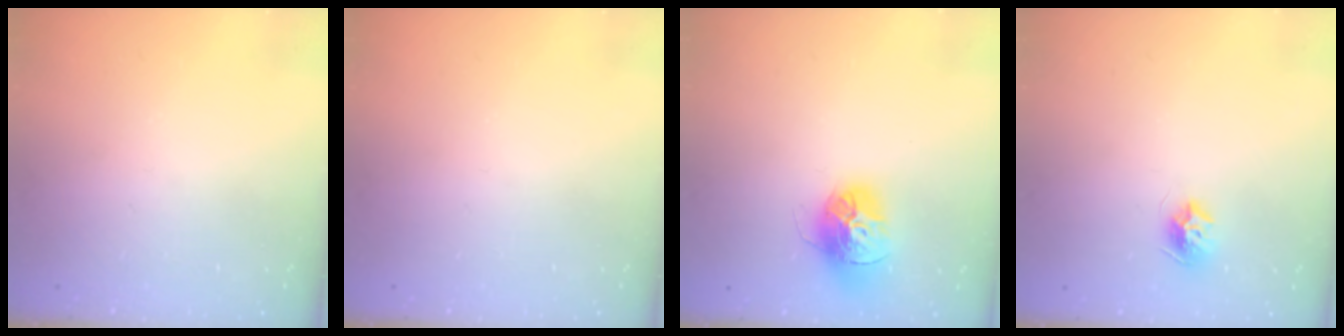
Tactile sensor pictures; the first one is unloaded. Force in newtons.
{"total": 0.0}
{"total": 14.4, "press": 14.3, "slide": 1.5}
{"total": 7.8, "press": 7.8, "slide": 0.2}